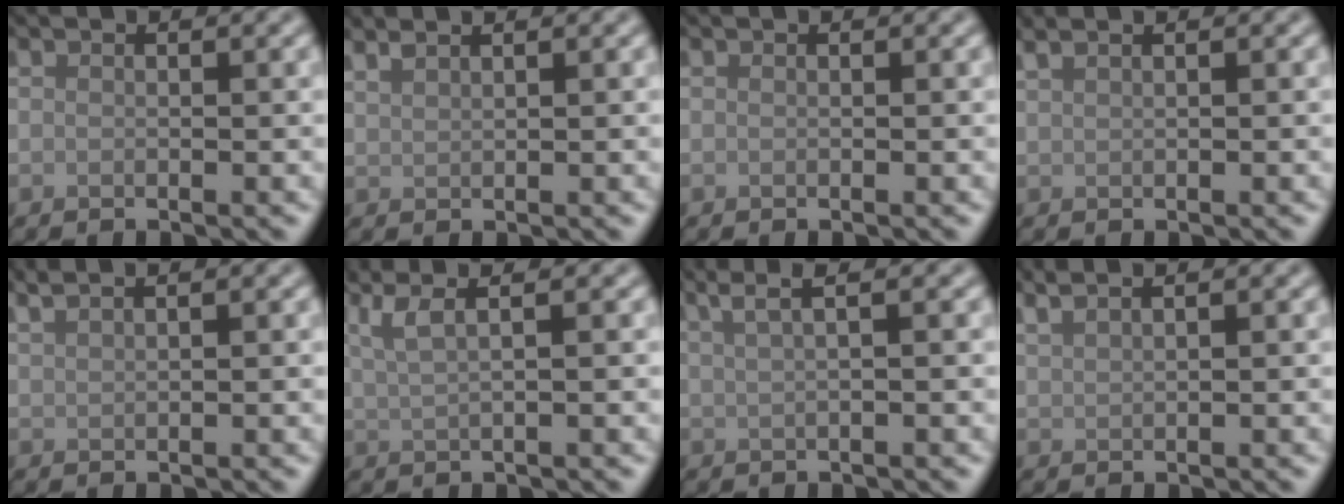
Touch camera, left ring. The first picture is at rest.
{"total": 1.6, "force": [1.4, 0.4, 0.7], "torque": [-0.010, 0.007, 0.023]}
{"total": 0.0}
{"total": 1.8, "force": [1.4, 0.6, 1.0], "torque": [-0.016, 0.004, 0.016]}
{"total": 2.7, "force": [2.2, 0.9, 1.4], "torque": [-0.013, 0.013, 0.017]}
{"total": 4.0, "force": [2.3, 1.3, 3.0], "torque": [-0.048, 0.019, 0.020]}
{"total": 4.1, "force": [2.4, 1.5, 2.9], "torque": [-0.032, 0.020, 0.012]}
{"total": 3.1, "force": [2.5, 1.0, 1.6], "torque": [-0.016, 0.016, 0.020]}